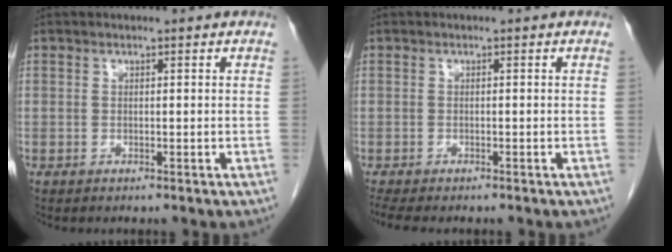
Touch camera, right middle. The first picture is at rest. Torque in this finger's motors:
{"motor_torque": [0.39, -0.21, 0.02, 0.03]}